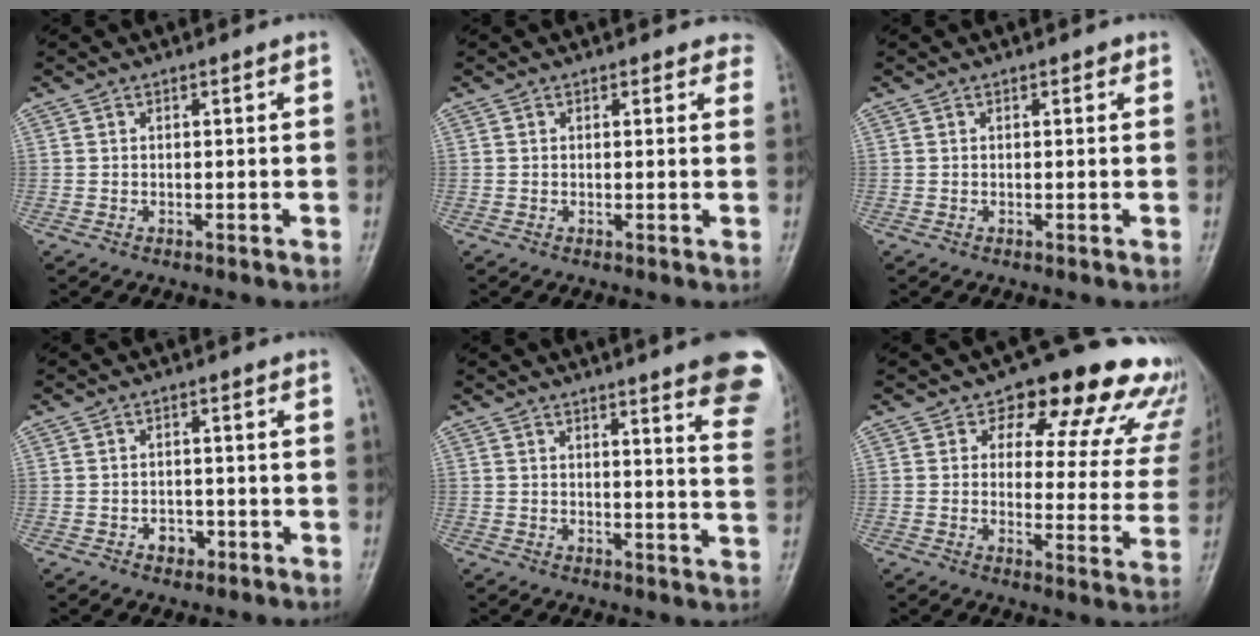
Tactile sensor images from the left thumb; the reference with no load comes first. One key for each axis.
{"total": 3.4, "fx": 3.0, "fy": 1.6, "fz": 0.5, "tx": 0.030, "ty": -0.011, "tz": 0.012}
{"total": 0.6, "fx": 0.4, "fy": 0.4, "fz": 0.4, "tx": -0.001, "ty": -0.001, "tz": 0.001}
{"total": 2.7, "fx": -1.2, "fy": 2.1, "fz": 1.3, "tx": -0.005, "ty": 0.009, "tz": -0.015}
{"total": 15.4, "fx": 10.7, "fy": 2.0, "fz": 10.8, "tx": -0.109, "ty": -0.058, "tz": 0.109}
{"total": 19.1, "fx": 14.2, "fy": 8.9, "fz": 9.1, "tx": -0.048, "ty": -0.067, "tz": 0.147}